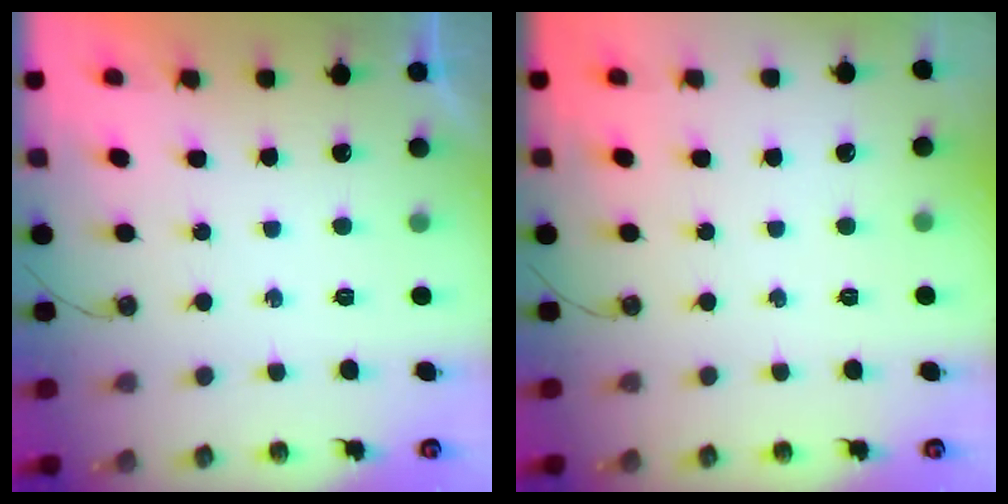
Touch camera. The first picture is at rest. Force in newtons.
{"total": 0.0}